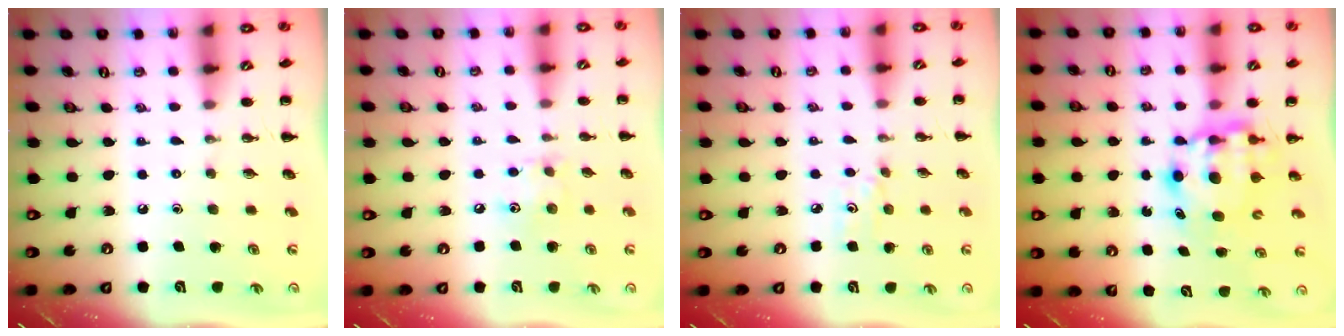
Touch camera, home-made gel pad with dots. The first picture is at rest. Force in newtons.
{"total": 6.5, "press": 6.4, "slide": 1.0}
{"total": 3.0, "press": 2.8, "slide": 1.1}
{"total": 6.2, "press": 6.1, "slide": 1.0}